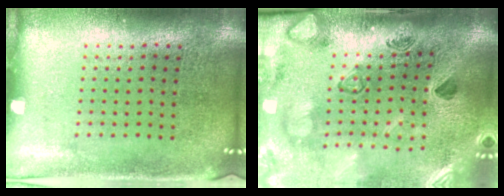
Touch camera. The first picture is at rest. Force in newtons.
{"total": 2.7, "press": 2.5, "slide": 1.0}